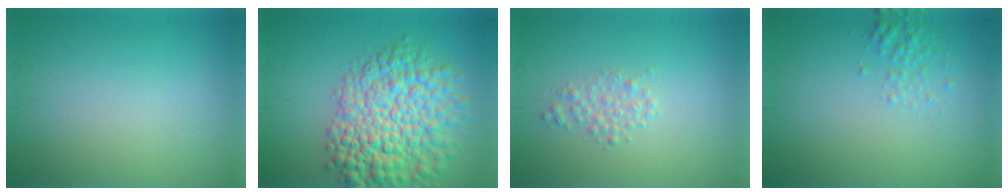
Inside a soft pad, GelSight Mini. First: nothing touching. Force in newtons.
{"total": 9.7, "press": 9.7, "slide": 0.3}
{"total": 1.6, "press": 1.6, "slide": 0.1}
{"total": 1.3, "press": 1.3, "slide": 0.1}